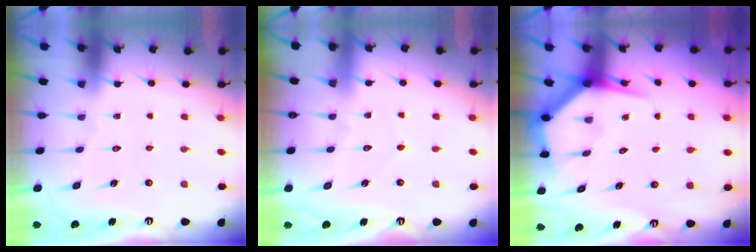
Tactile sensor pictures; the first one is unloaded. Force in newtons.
{"total": 2.9, "press": 2.9, "slide": 0.4}
{"total": 4.1, "press": 4.1, "slide": 0.6}